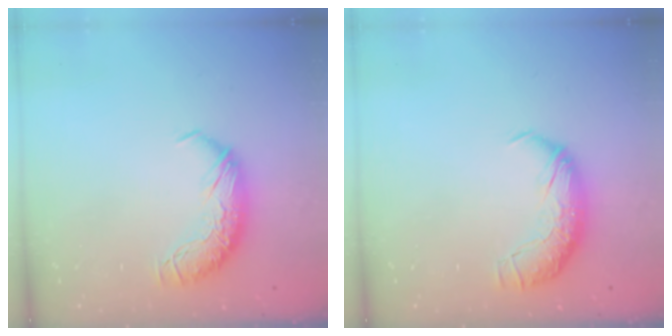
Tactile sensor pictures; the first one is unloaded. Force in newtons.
{"total": 2.3, "press": 0.9, "slide": 2.2}